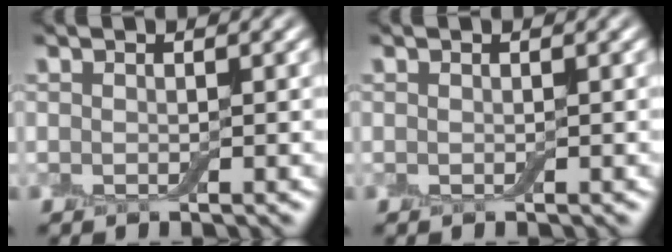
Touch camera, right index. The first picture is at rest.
{"total": 0.0}